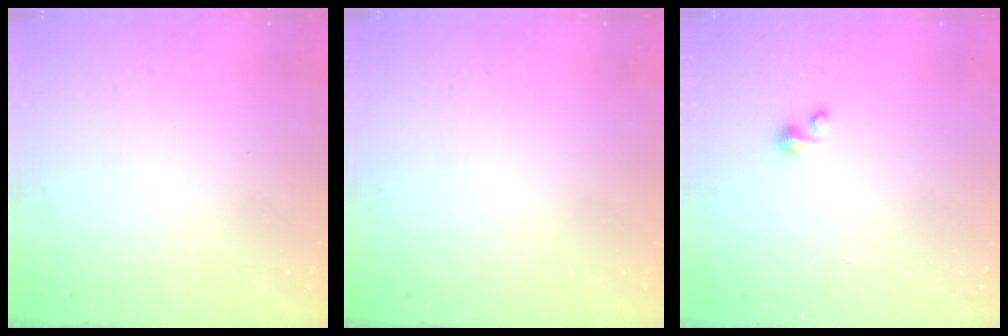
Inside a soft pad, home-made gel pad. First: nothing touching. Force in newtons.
{"total": 0.0}
{"total": 0.6, "press": 0.6, "slide": 0.3}